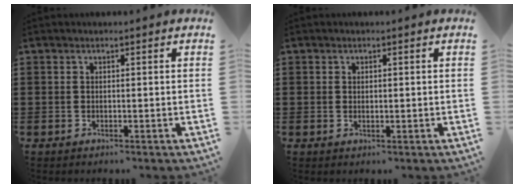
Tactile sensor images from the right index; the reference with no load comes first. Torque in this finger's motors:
{"motor_torque": [-0.05, 2.07, -0.03, -0.01]}